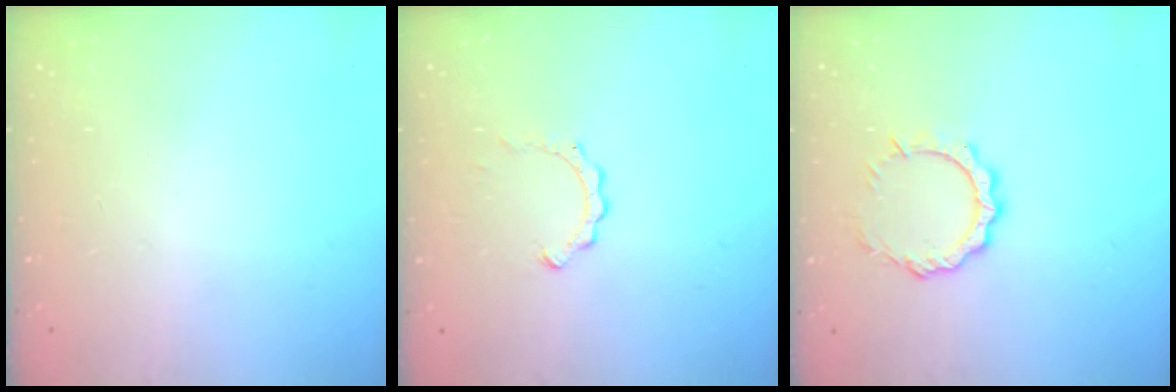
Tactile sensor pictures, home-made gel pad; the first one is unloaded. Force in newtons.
{"total": 2.4, "press": 2.4, "slide": 0.2}
{"total": 7.8, "press": 7.8, "slide": 0.6}